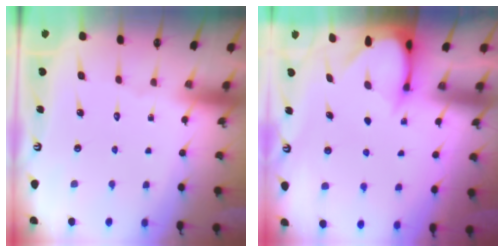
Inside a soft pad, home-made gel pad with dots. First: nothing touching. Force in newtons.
{"total": 3.3, "press": 3.3, "slide": 0.3}